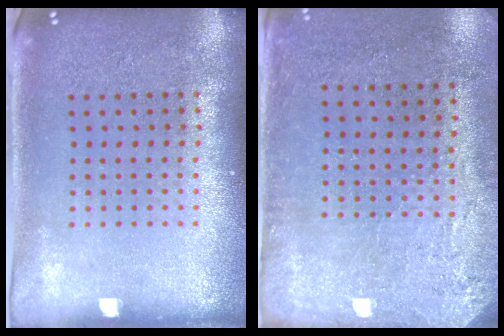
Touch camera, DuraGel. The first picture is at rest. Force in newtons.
{"total": 2.9, "press": 2.4, "slide": 1.6}